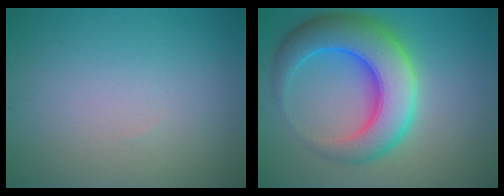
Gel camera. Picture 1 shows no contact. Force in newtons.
{"total": 9.6, "press": 9.6, "slide": 0.3}